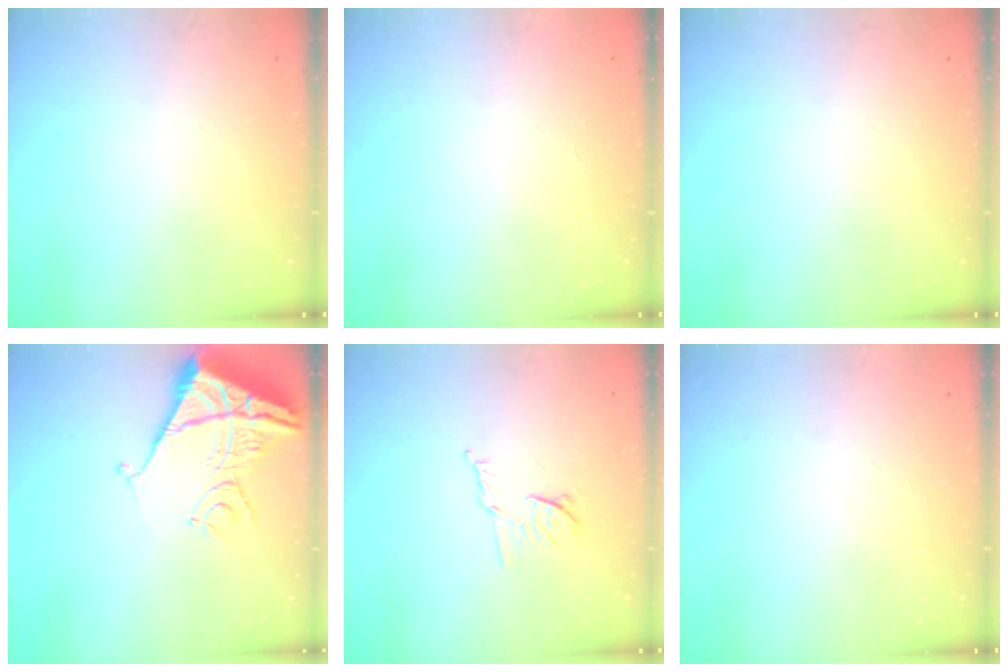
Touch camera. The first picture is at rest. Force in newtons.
{"total": 1.6, "press": 1.6, "slide": 0.1}
{"total": 0.0}
{"total": 12.2, "press": 12.1, "slide": 1.5}
{"total": 7.4, "press": 7.3, "slide": 1.2}
{"total": 1.5, "press": 1.5, "slide": 0.1}